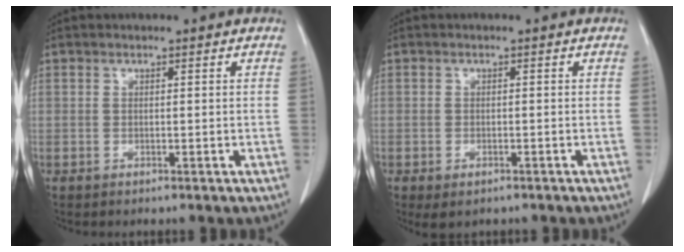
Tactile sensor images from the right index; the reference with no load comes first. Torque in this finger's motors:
{"motor_torque": [0.61, -0.57, 0.07, 0.01]}